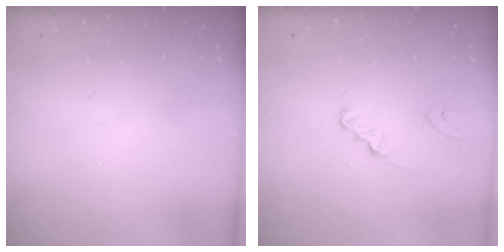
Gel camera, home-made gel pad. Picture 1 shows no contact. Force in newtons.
{"total": 1.8, "press": 1.8, "slide": 0.2}